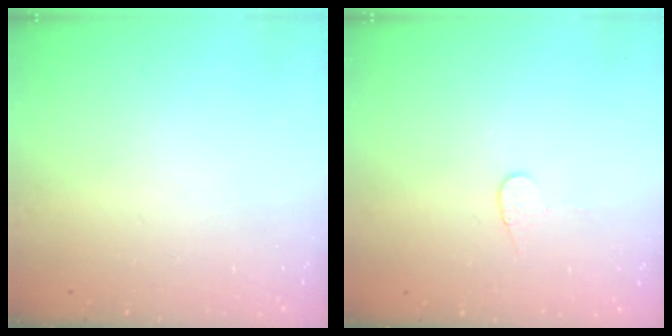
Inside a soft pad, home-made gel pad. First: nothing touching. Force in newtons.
{"total": 3.7, "press": 3.7, "slide": 0.4}